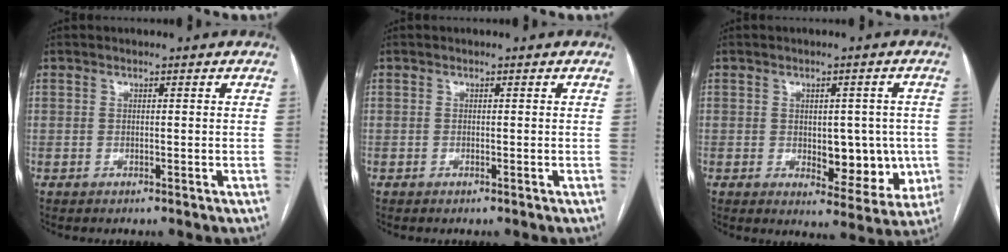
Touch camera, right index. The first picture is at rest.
{"total": 0.0}
{"total": 9.1, "force": [-0.9, 4.9, 7.6], "torque": [-0.078, 0.003, 0.000]}